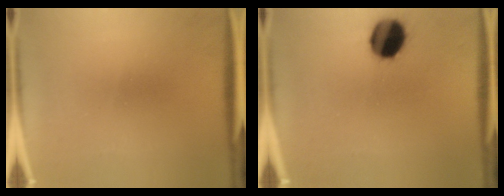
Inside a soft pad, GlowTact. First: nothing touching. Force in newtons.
{"total": 11.5}